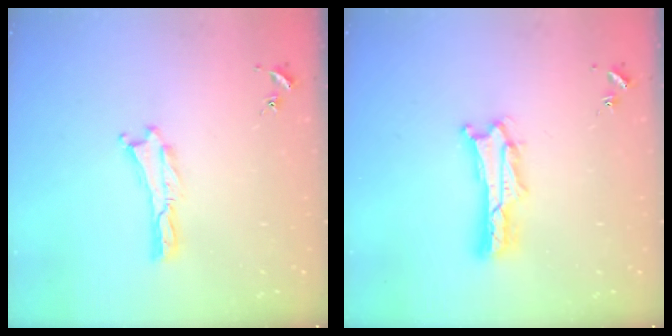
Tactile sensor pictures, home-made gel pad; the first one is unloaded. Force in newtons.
{"total": 2.1, "press": 2.1, "slide": 0.3}